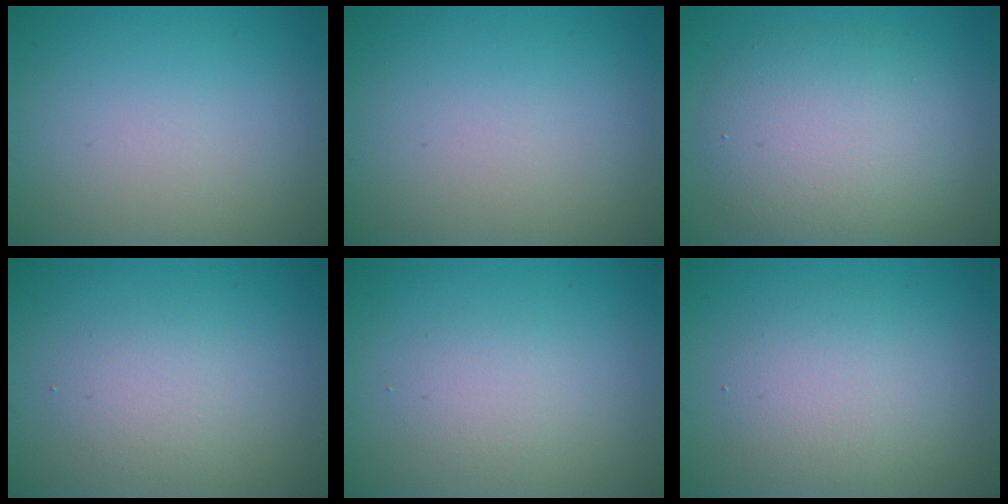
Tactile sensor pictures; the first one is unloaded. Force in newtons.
{"total": 0.0}
{"total": 6.2, "press": 6.2, "slide": 0.3}
{"total": 2.1, "press": 2.1, "slide": 0.0}
{"total": 1.8, "press": 1.8, "slide": 0.1}
{"total": 3.5, "press": 3.5, "slide": 0.3}